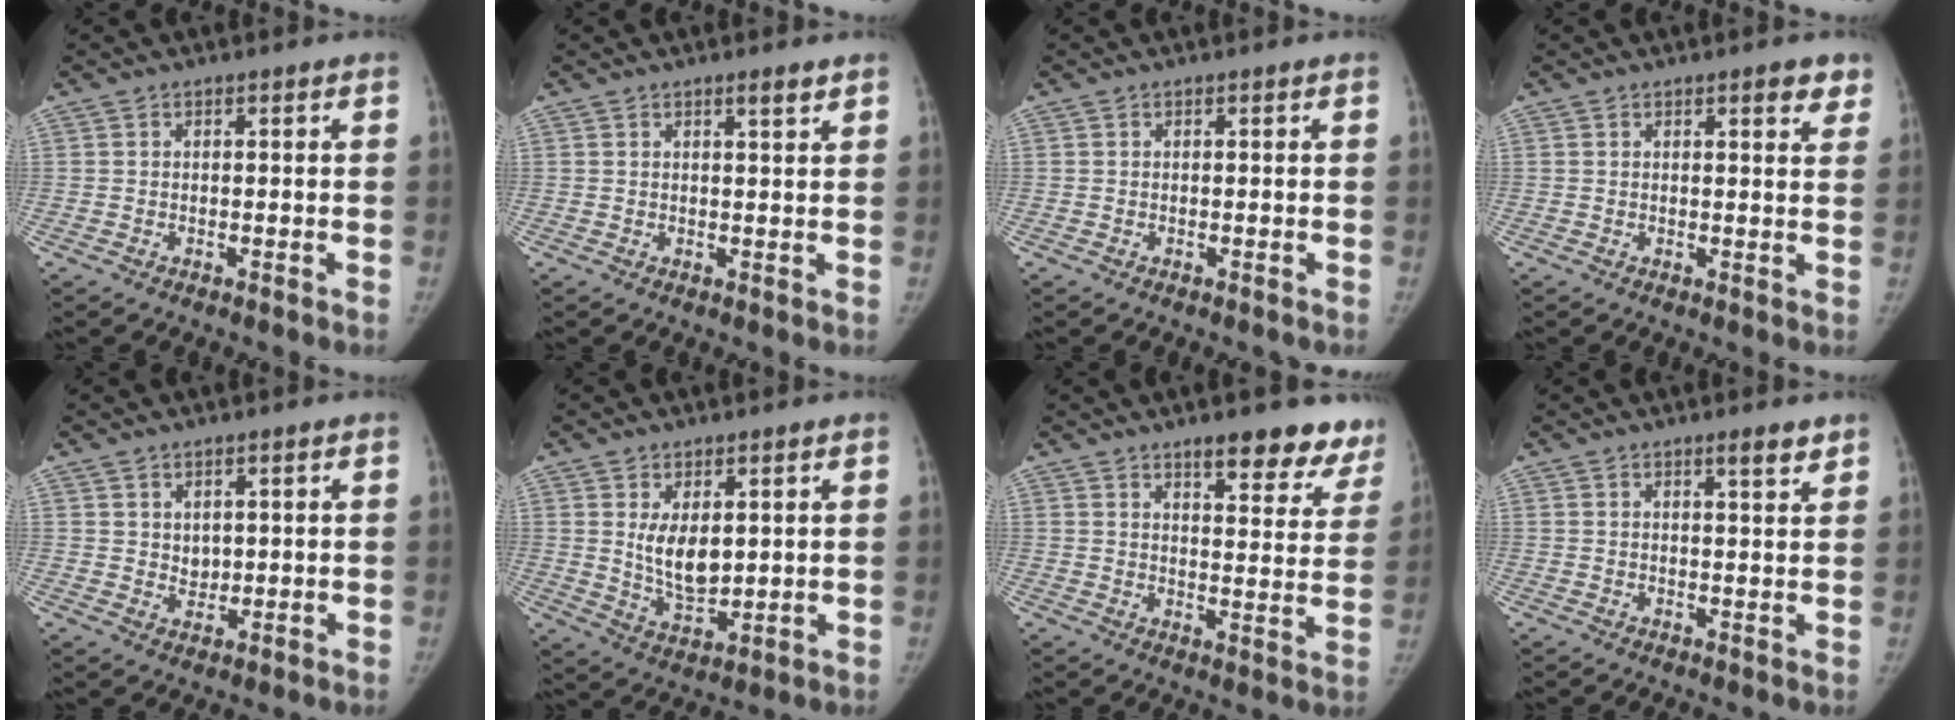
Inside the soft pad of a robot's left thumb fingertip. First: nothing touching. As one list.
[{"total": 2.0, "force": [1.4, 0.2, 1.3], "torque": [-0.020, -0.010, 0.023]}, {"total": 0.0}, {"total": 3.9, "force": [2.5, 1.3, 2.7], "torque": [-0.017, -0.011, 0.027]}, {"total": 2.5, "force": [1.0, 2.1, 1.1], "torque": [-0.004, -0.011, 0.025]}, {"total": 7.8, "force": [1.7, 4.4, 6.1], "torque": [-0.082, -0.024, 0.048]}, {"total": 12.8, "force": [10.0, 4.4, 6.7], "torque": [-0.023, -0.055, 0.110]}, {"total": 3.2, "force": [2.3, 0.5, 2.2], "torque": [-0.026, -0.017, 0.034]}]